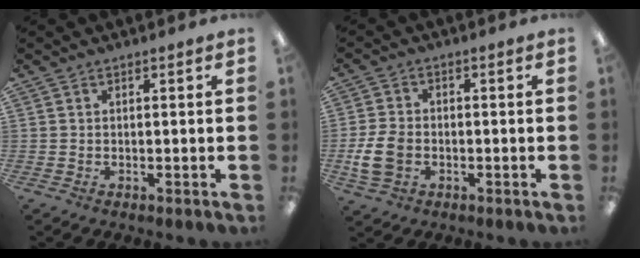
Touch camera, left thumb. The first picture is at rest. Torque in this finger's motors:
{"motor_torque": [-0.19, 1.16, 0.98, -0.20, 0.31]}